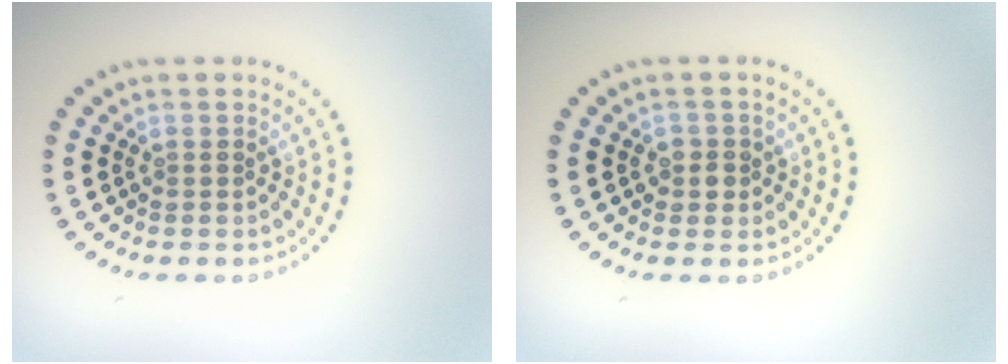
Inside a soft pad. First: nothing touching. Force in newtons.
{"total": 1.4, "press": 1.3, "slide": 0.5}